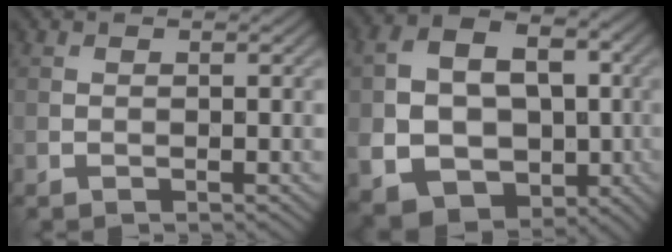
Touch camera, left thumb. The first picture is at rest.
{"total": 13.9, "force": [-2.1, 10.2, 9.2], "torque": [-0.181, -0.013, -0.027]}